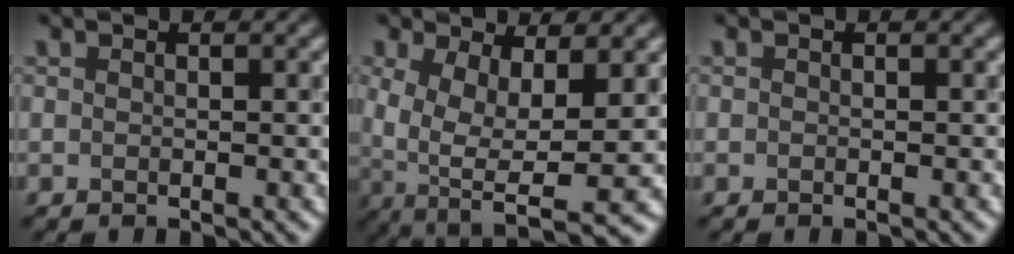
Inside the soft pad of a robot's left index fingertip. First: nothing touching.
{"total": 9.1, "force": [-0.7, 4.4, 7.9], "torque": [-0.151, -0.020, 0.004]}
{"total": 0.0}